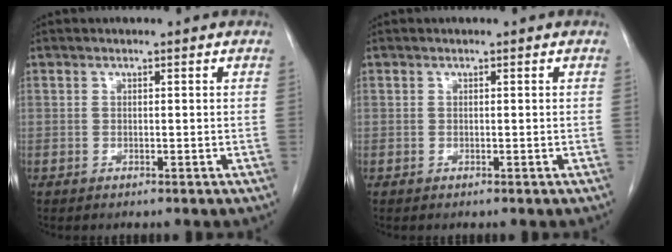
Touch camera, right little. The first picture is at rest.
{"total": 0.0}